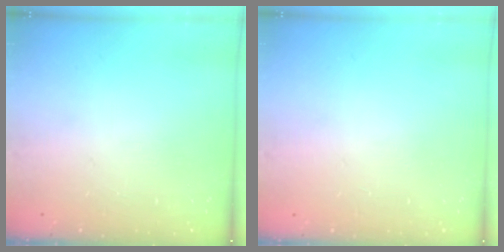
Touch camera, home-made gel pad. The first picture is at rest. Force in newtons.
{"total": 0.8, "press": 0.8, "slide": 0.1}